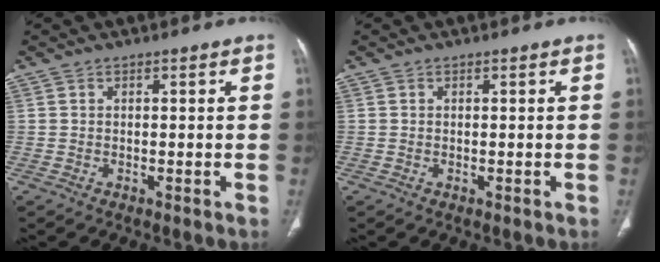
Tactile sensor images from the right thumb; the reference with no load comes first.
{"total": 0.0}